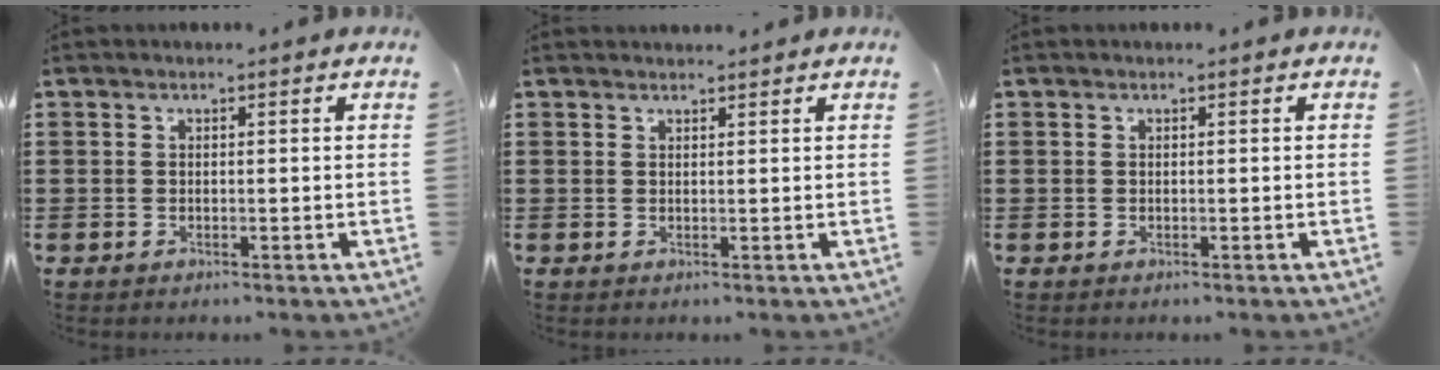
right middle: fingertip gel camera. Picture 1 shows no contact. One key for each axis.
{"total": 1.0, "fx": 1.0, "fy": 0.0, "fz": -0.1, "tx": -0.001, "ty": -0.002, "tz": 0.020}
{"total": 0.0}